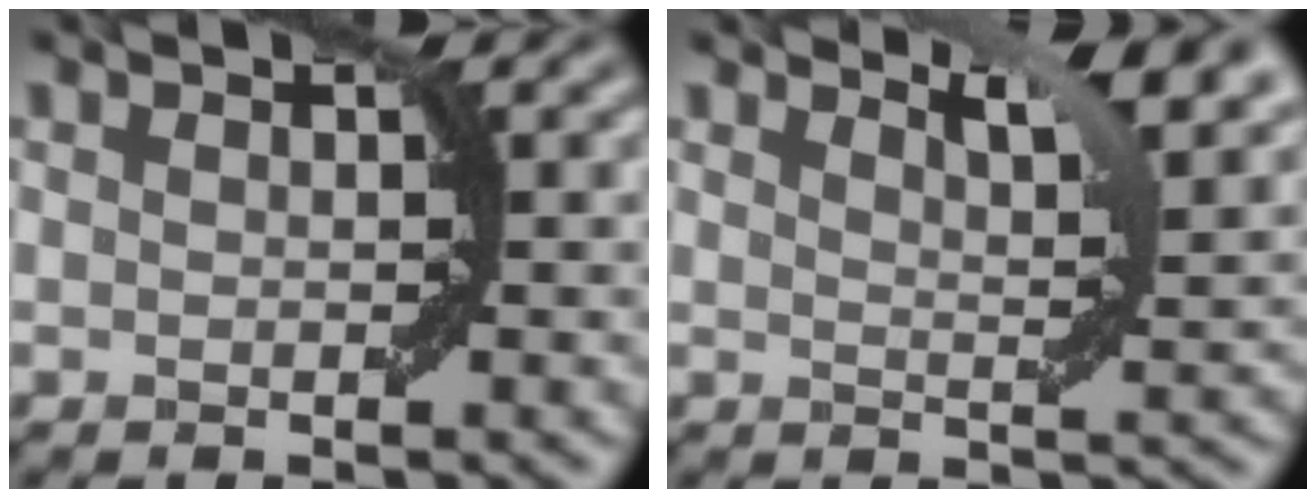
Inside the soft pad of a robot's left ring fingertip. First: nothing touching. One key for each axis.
{"total": 5.3, "fx": 4.2, "fy": 1.1, "fz": 3.0, "tx": -0.039, "ty": 0.009, "tz": 0.053}